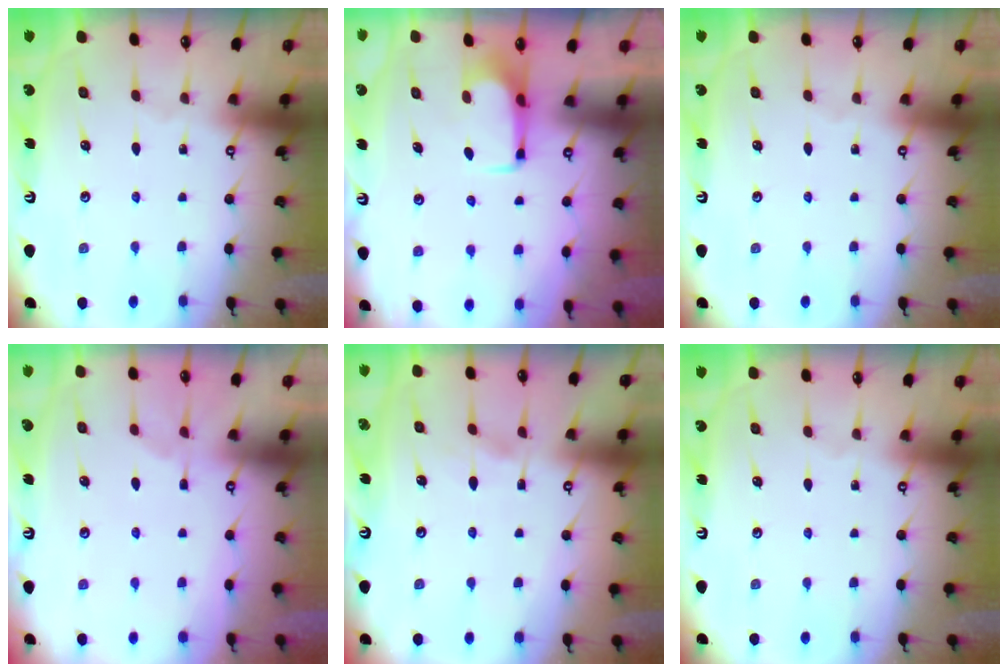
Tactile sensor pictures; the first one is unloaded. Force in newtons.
{"total": 1.6, "press": 1.5, "slide": 0.4}
{"total": 0.0}
{"total": 4.1, "press": 3.9, "slide": 1.3}
{"total": 4.1, "press": 4.1, "slide": 0.3}
{"total": 0.0}